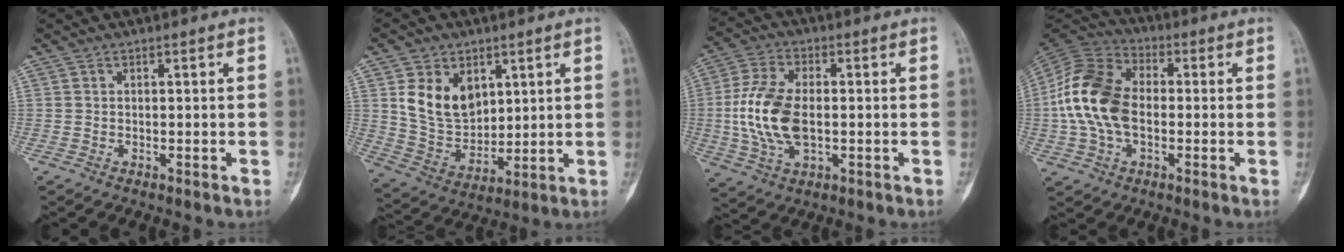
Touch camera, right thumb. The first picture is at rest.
{"total": 12.2, "force": [4.5, 8.7, 7.3], "torque": [-0.097, -0.028, 0.101]}
{"total": 13.3, "force": [-0.8, 7.4, 11.0], "torque": [-0.233, 0.006, -0.013]}
{"total": 15.5, "force": [-0.9, 10.1, 11.6], "torque": [-0.234, 0.030, -0.022]}